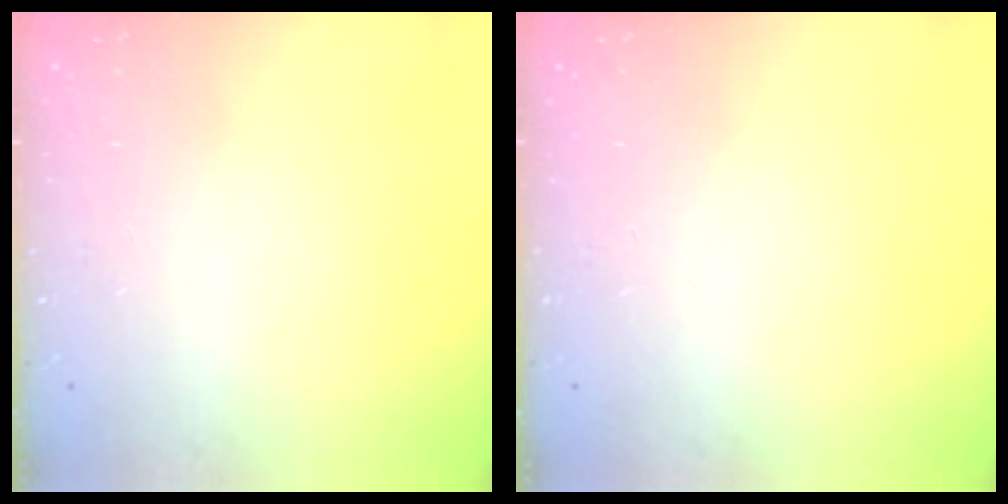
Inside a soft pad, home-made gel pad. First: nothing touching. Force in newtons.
{"total": 0.0}